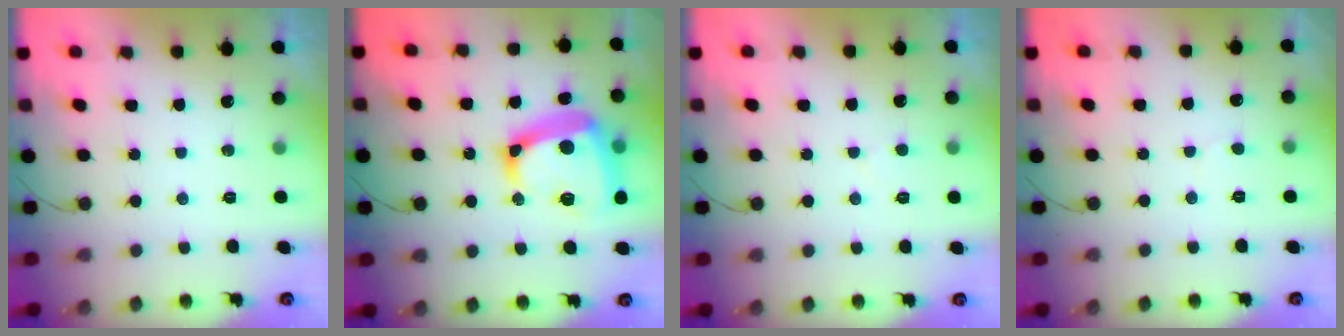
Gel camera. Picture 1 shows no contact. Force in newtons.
{"total": 19.1, "press": 19.0, "slide": 2.0}
{"total": 3.0, "press": 3.0, "slide": 0.3}
{"total": 2.6, "press": 2.6, "slide": 0.2}